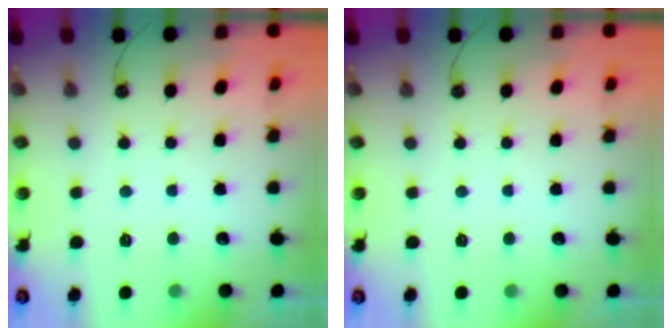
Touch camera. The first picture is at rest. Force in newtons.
{"total": 0.0}